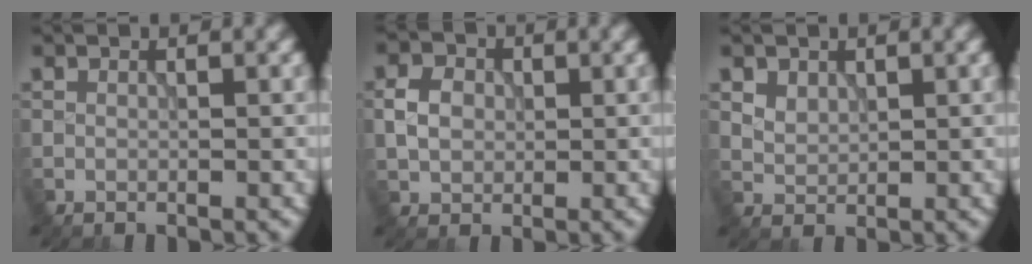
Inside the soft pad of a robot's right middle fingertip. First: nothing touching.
{"total": 2.7, "force": [0.1, 2.3, 1.4], "torque": [-0.029, 0.003, -0.002]}
{"total": 1.6, "force": [1.0, 1.1, 0.5], "torque": [-0.013, -0.006, 0.026]}